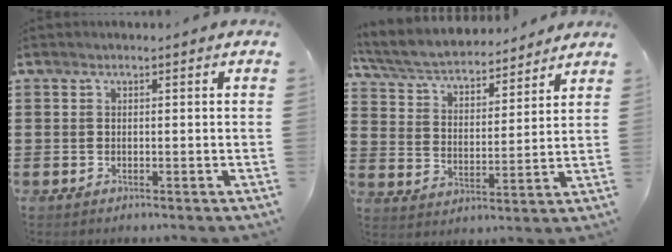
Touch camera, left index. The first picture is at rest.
{"total": 5.0, "force": [4.7, 0.8, 1.4], "torque": [-0.052, -0.031, 0.077]}